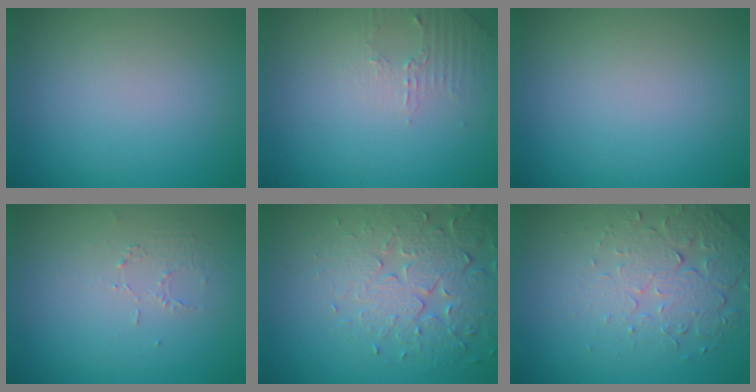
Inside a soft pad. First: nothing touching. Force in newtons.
{"total": 1.8, "press": 1.7, "slide": 0.5}
{"total": 0.0}
{"total": 1.0, "press": 0.5, "slide": 0.9}
{"total": 4.6, "press": 4.5, "slide": 1.1}
{"total": 5.0, "press": 3.4, "slide": 3.6}